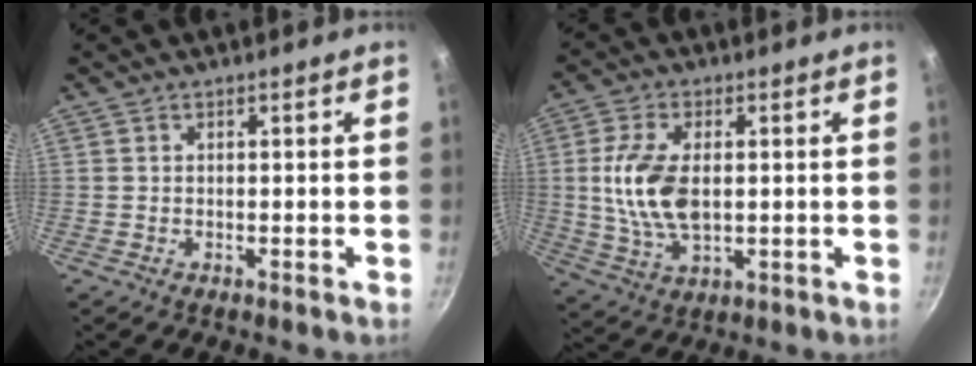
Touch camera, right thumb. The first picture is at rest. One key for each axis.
{"total": 11.6, "fx": 0.8, "fy": 6.3, "fz": 9.7, "tx": -0.189, "ty": -0.002, "tz": 0.016}